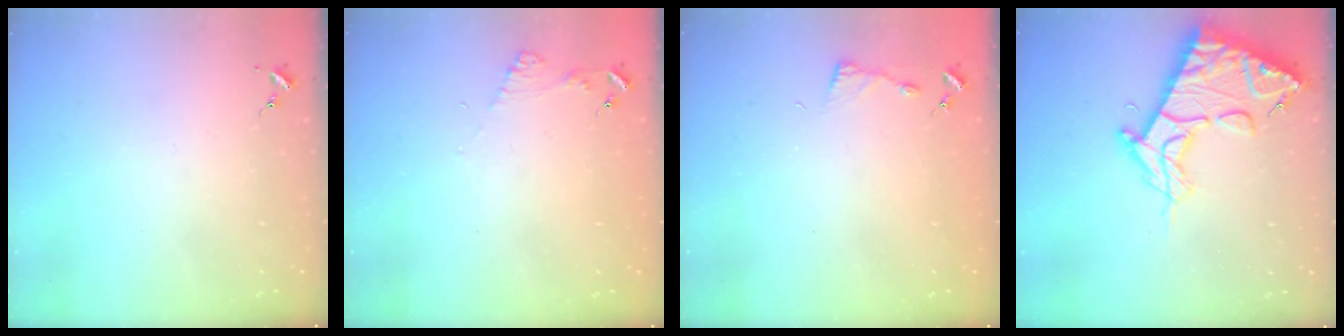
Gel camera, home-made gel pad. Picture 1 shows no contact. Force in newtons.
{"total": 5.5, "press": 5.5, "slide": 0.6}
{"total": 2.9, "press": 2.9, "slide": 0.4}
{"total": 19.5, "press": 19.4, "slide": 2.1}